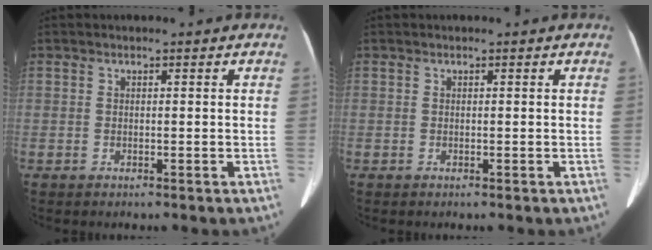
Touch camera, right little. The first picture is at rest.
{"total": 0.0}